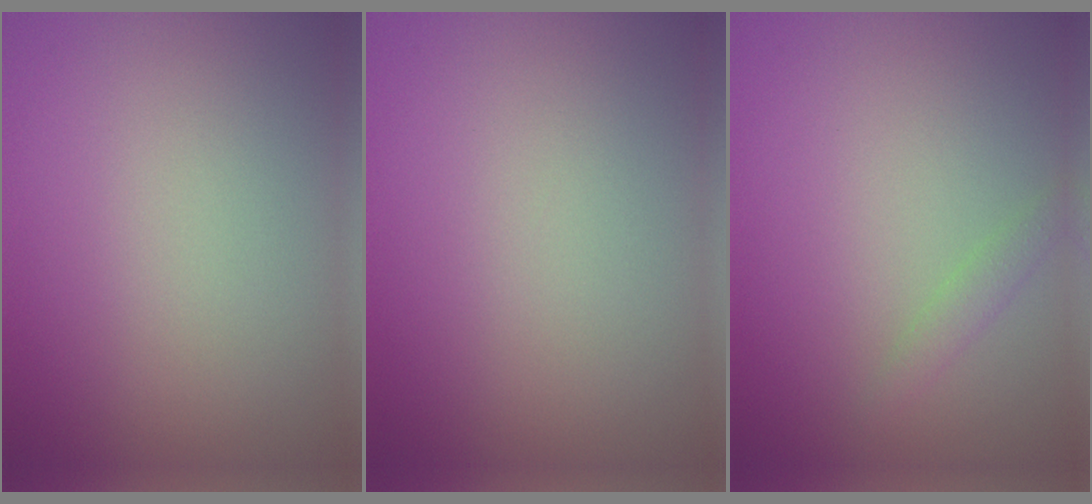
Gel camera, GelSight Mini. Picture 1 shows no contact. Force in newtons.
{"total": 0.0}
{"total": 1.2, "press": 1.2, "slide": 0.1}